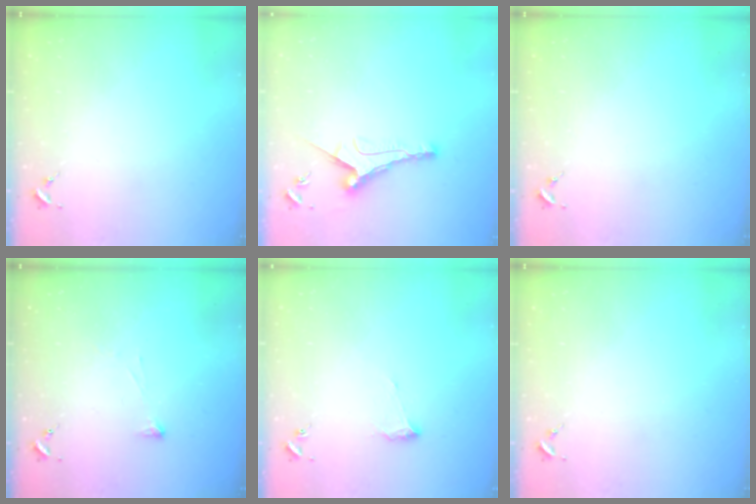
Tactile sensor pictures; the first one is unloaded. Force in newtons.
{"total": 8.7, "press": 8.7, "slide": 0.4}
{"total": 0.0}
{"total": 2.9, "press": 2.9, "slide": 0.4}
{"total": 7.0, "press": 7.0, "slide": 0.8}
{"total": 0.0}